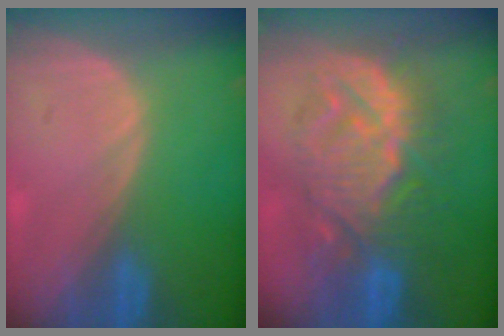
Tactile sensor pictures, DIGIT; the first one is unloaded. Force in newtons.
{"total": 10.6, "press": 10.6, "slide": 0.7}